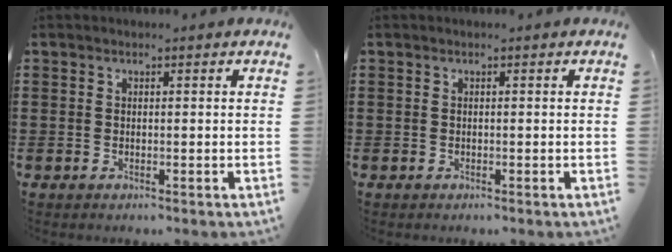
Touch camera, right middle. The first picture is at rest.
{"total": 0.0}